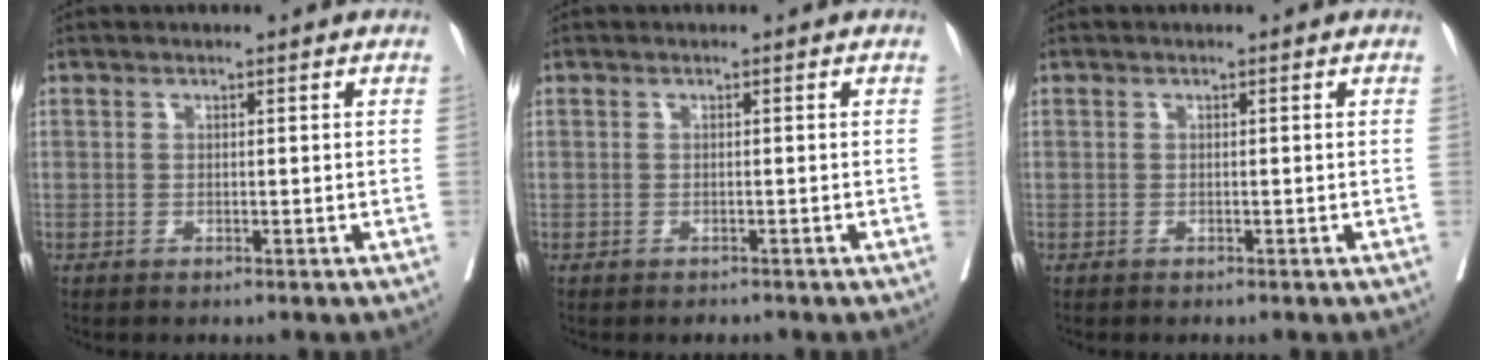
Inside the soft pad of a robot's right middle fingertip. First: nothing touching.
{"total": 0.8, "force": [-0.8, 0.4, 0.1], "torque": [-0.004, 0.000, -0.012]}
{"total": 0.0}